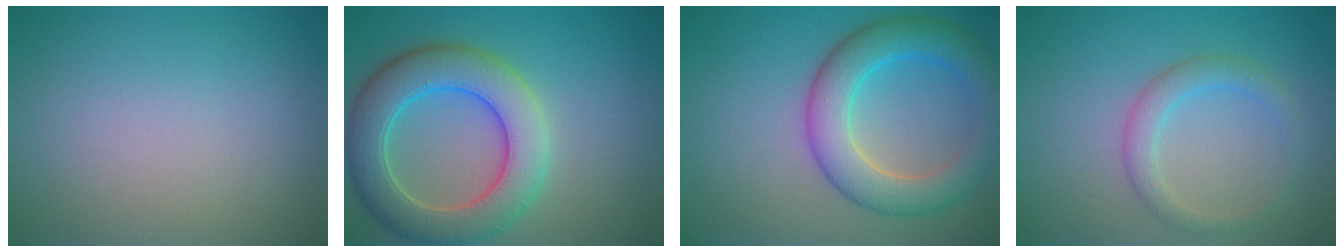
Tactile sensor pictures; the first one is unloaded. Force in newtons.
{"total": 7.9, "press": 7.9, "slide": 0.3}
{"total": 6.6, "press": 6.6, "slide": 0.2}
{"total": 2.5, "press": 2.5, "slide": 0.0}